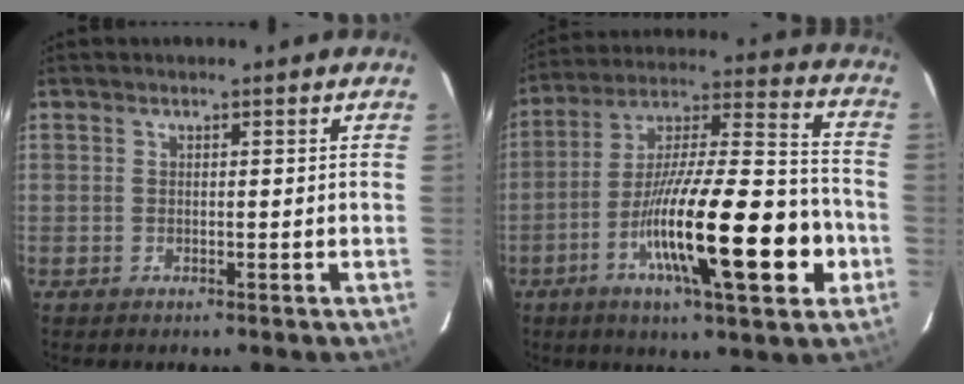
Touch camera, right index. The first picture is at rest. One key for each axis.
{"total": 22.2, "fx": -7.6, "fy": 3.1, "fz": 20.6, "tx": -0.337, "ty": -0.005, "tz": -0.121}